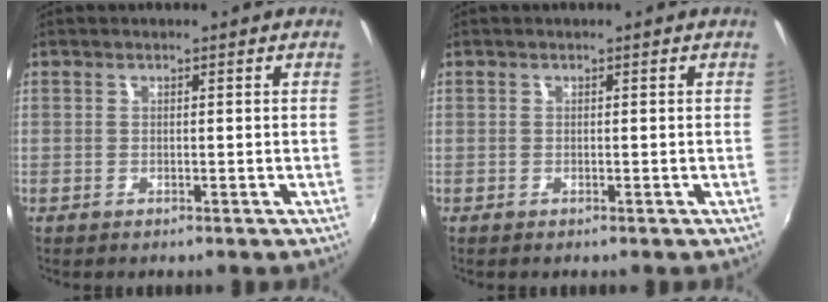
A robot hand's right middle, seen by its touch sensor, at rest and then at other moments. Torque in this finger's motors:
{"motor_torque": [0.15, -0.26, -0.01, 0.00]}